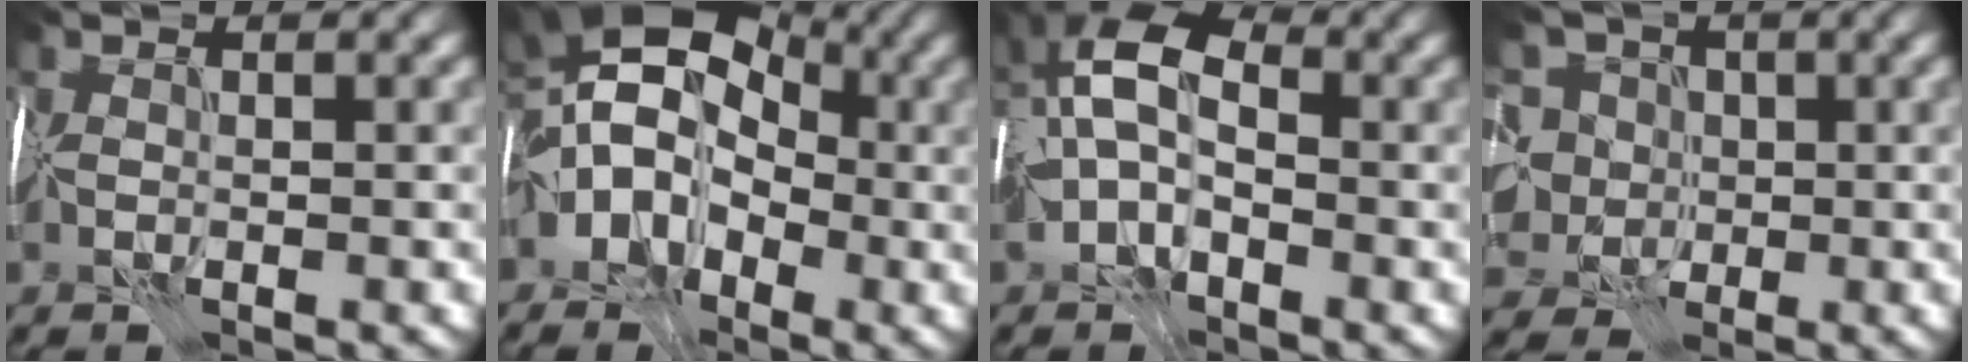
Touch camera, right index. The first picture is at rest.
{"total": 9.7, "force": [-1.5, 7.5, 5.9], "torque": [-0.062, 0.025, -0.061]}
{"total": 8.4, "force": [0.3, 5.1, 6.7], "torque": [-0.138, 0.032, -0.014]}
{"total": 8.3, "force": [-0.2, 7.6, 3.4], "torque": [-0.076, 0.031, -0.039]}